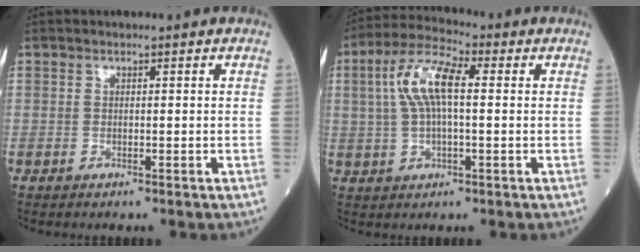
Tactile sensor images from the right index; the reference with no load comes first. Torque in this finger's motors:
{"motor_torque": [0.54, 0.45, 0.31, 0.18]}